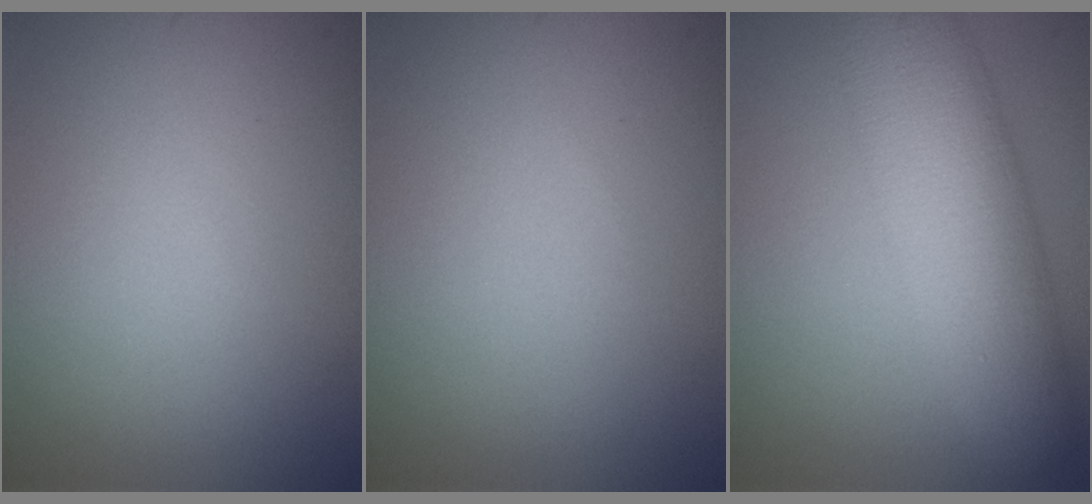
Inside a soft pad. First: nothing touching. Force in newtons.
{"total": 0.0}
{"total": 8.2, "press": 8.2, "slide": 0.1}